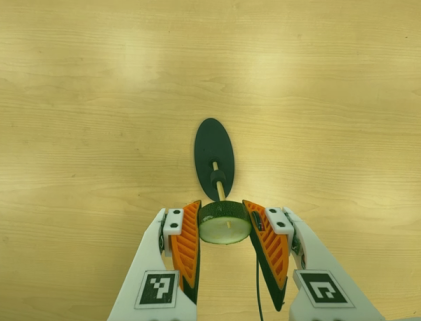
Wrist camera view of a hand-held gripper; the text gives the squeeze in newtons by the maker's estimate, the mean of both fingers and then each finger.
{"total": 11.8, "left": 11.4, "right": 12.2}